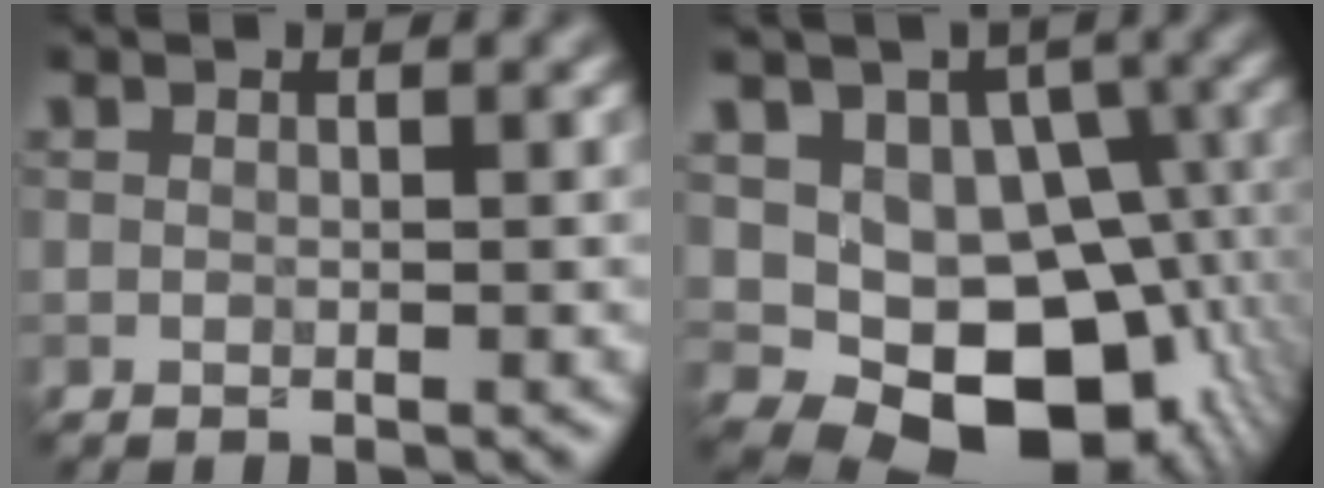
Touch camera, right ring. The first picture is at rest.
{"total": 12.5, "force": [-2.1, 9.0, 8.5], "torque": [-0.104, -0.015, -0.019]}